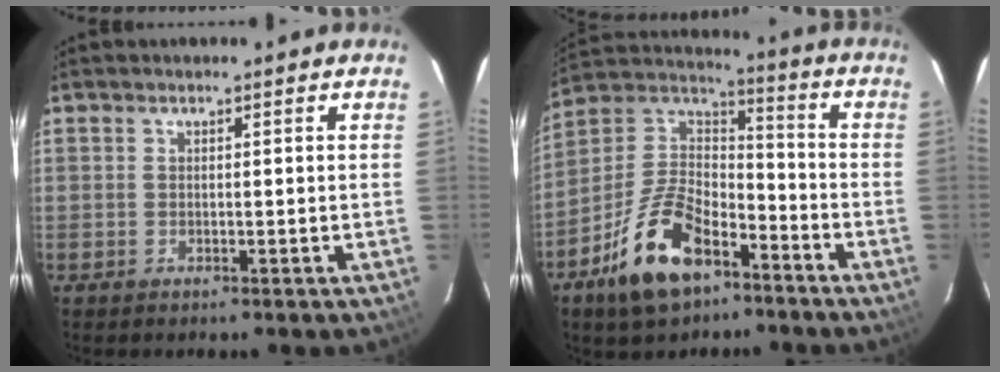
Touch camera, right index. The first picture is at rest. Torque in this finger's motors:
{"motor_torque": [0.64, -0.66, 0.89, 0.21]}